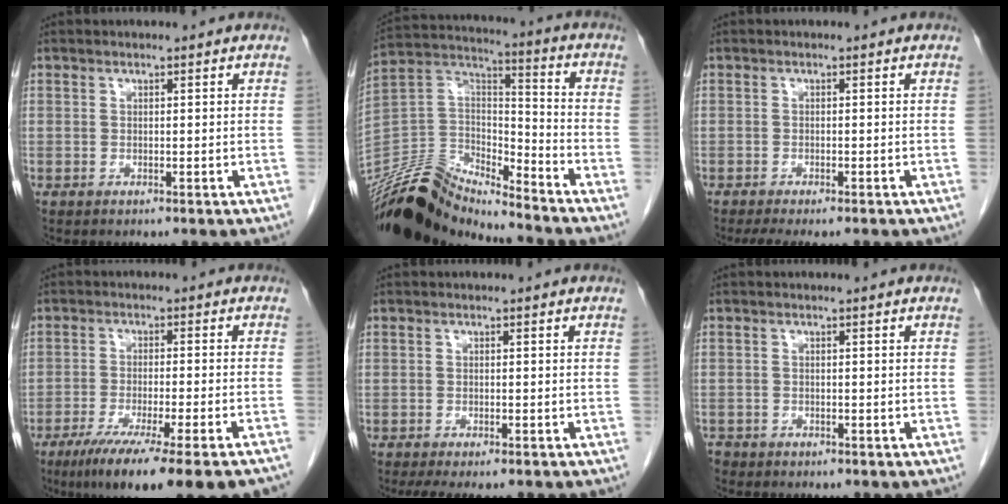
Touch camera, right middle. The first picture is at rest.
{"total": 16.9, "force": [-16.2, 2.5, 4.4], "torque": [-0.081, 0.043, -0.298]}
{"total": 5.9, "force": [-4.8, 1.3, 3.1], "torque": [-0.043, -0.010, -0.072]}
{"total": 17.1, "force": [-12.9, 0.3, 11.3], "torque": [-0.128, -0.047, -0.196]}
{"total": 6.3, "force": [-5.1, 1.6, 3.3], "torque": [-0.043, -0.009, -0.078]}
{"total": 2.3, "force": [-1.9, 1.2, 0.5], "torque": [-0.010, -0.001, -0.030]}